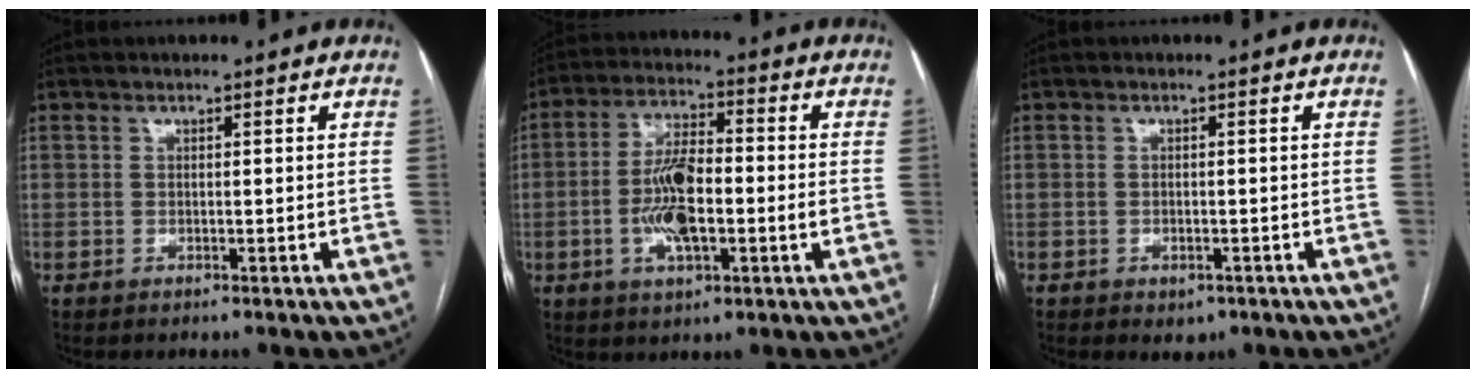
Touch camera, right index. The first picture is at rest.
{"total": 10.3, "force": [-1.7, 3.1, 9.7], "torque": [-0.195, 0.010, -0.031]}
{"total": 2.0, "force": [-1.1, 1.3, 1.1], "torque": [-0.011, 0.001, -0.005]}